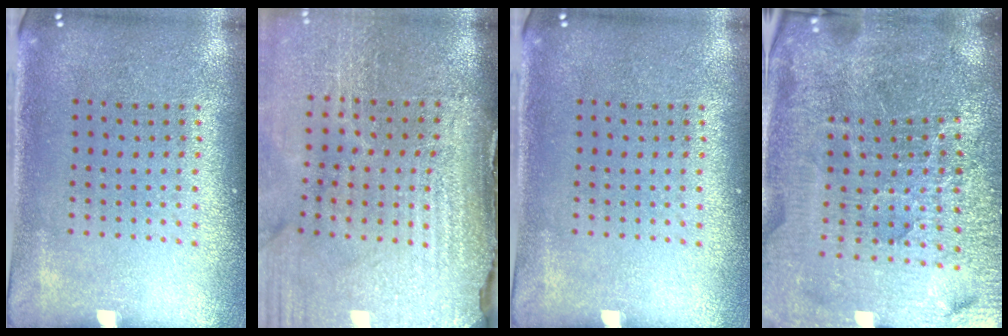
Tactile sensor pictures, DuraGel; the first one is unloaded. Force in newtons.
{"total": 4.6, "press": 3.9, "slide": 2.3}
{"total": 0.0}
{"total": 5.9, "press": 5.3, "slide": 2.4}